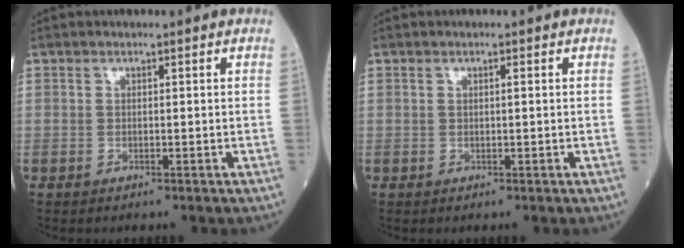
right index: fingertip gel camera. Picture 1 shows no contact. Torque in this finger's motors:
{"motor_torque": [-0.05, 0.05, -0.04, -0.01]}